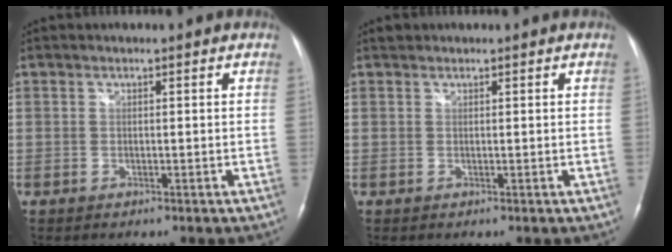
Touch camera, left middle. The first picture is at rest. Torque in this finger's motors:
{"motor_torque": [0.13, -0.02, -0.07, 0.00]}